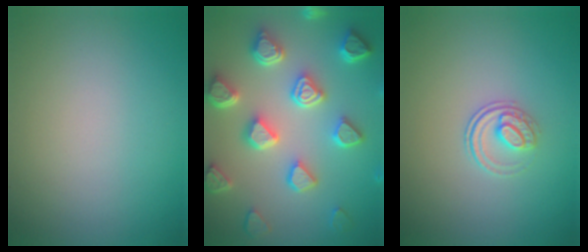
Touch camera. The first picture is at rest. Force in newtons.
{"total": 7.4, "press": 5.9, "slide": 4.4}
{"total": 2.0, "press": 1.4, "slide": 1.3}